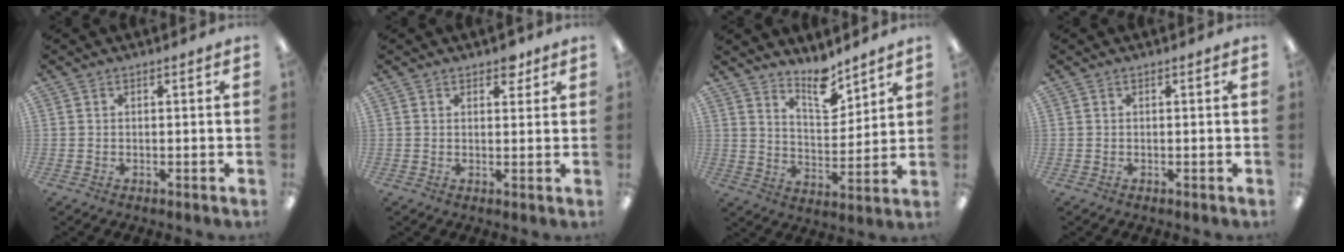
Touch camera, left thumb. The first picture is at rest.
{"total": 3.4, "force": [2.4, 1.8, 1.6], "torque": [-0.004, -0.008, 0.038]}
{"total": 10.4, "force": [8.3, 3.8, 4.9], "torque": [-0.062, -0.058, 0.144]}
{"total": 0.0}